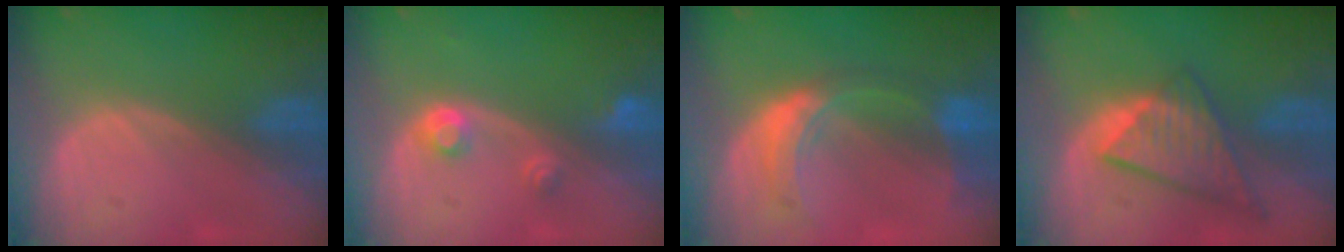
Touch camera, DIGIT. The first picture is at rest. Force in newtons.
{"total": 3.0, "press": 2.8, "slide": 1.0}
{"total": 7.8, "press": 6.9, "slide": 3.7}
{"total": 8.9, "press": 7.8, "slide": 4.5}